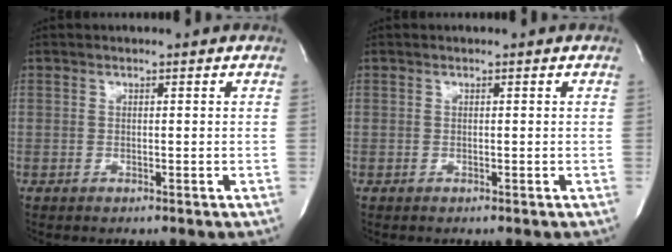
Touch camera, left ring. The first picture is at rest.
{"total": 0.0}